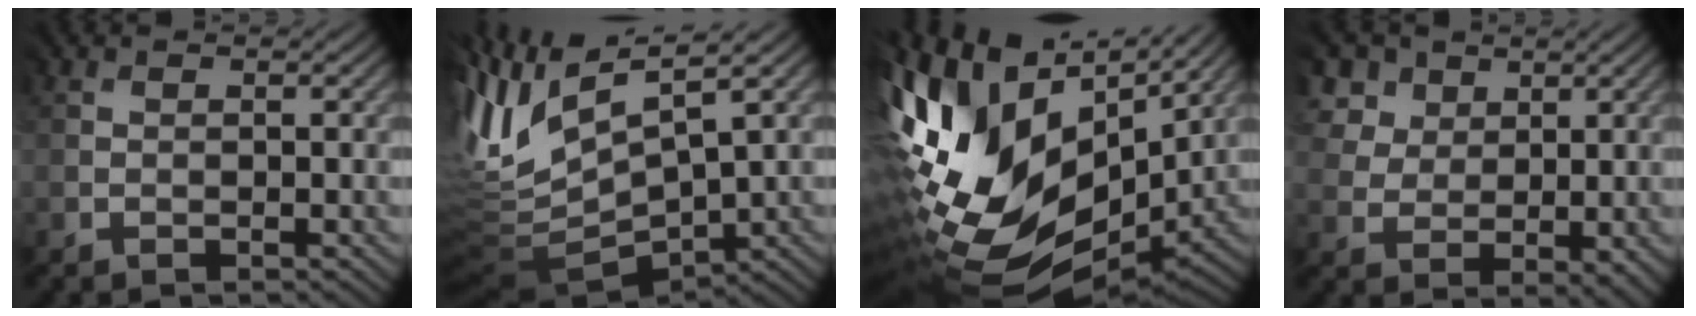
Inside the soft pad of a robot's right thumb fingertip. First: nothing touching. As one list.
[{"total": 10.5, "force": [2.7, 4.7, 9.0], "torque": [-0.234, 0.006, 0.061]}, {"total": 18.4, "force": [3.5, 11.5, 13.9], "torque": [-0.298, -0.016, 0.088]}, {"total": 6.9, "force": [4.0, 5.2, 2.0], "torque": [-0.084, 0.014, 0.075]}]